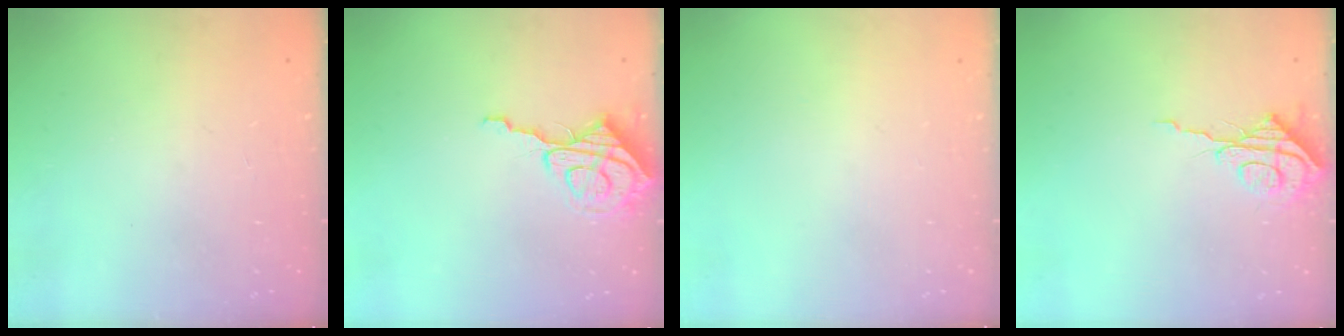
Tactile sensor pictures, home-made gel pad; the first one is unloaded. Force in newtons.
{"total": 8.6, "press": 8.5, "slide": 0.7}
{"total": 0.0}
{"total": 8.3, "press": 8.3, "slide": 0.6}